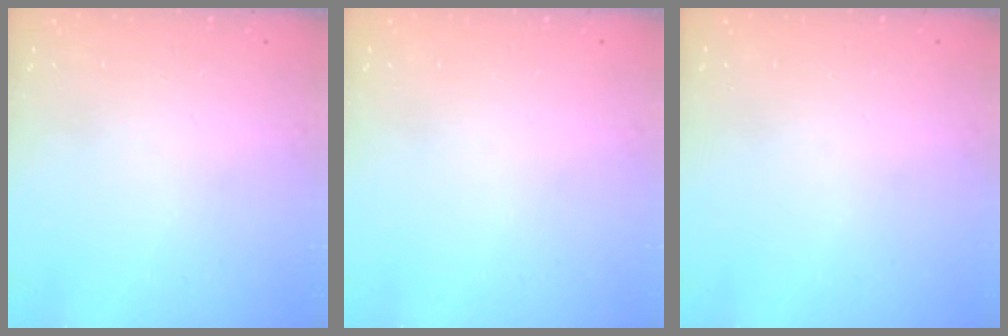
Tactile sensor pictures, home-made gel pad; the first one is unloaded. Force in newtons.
{"total": 0.0}
{"total": 0.0}